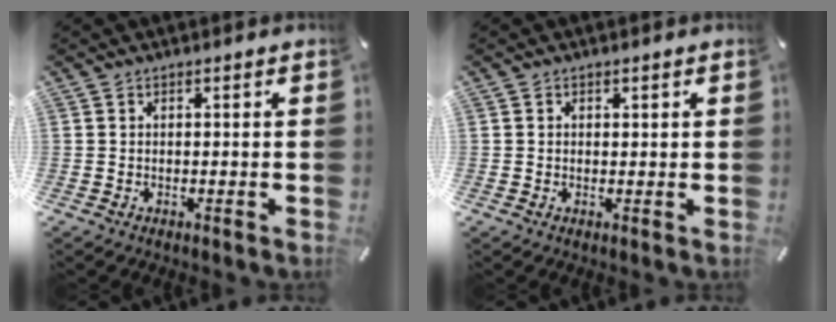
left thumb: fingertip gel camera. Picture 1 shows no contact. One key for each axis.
{"total": 0.9, "fx": 0.3, "fy": 0.9, "fz": 0.2, "tx": 0.005, "ty": 0.001, "tz": 0.004}